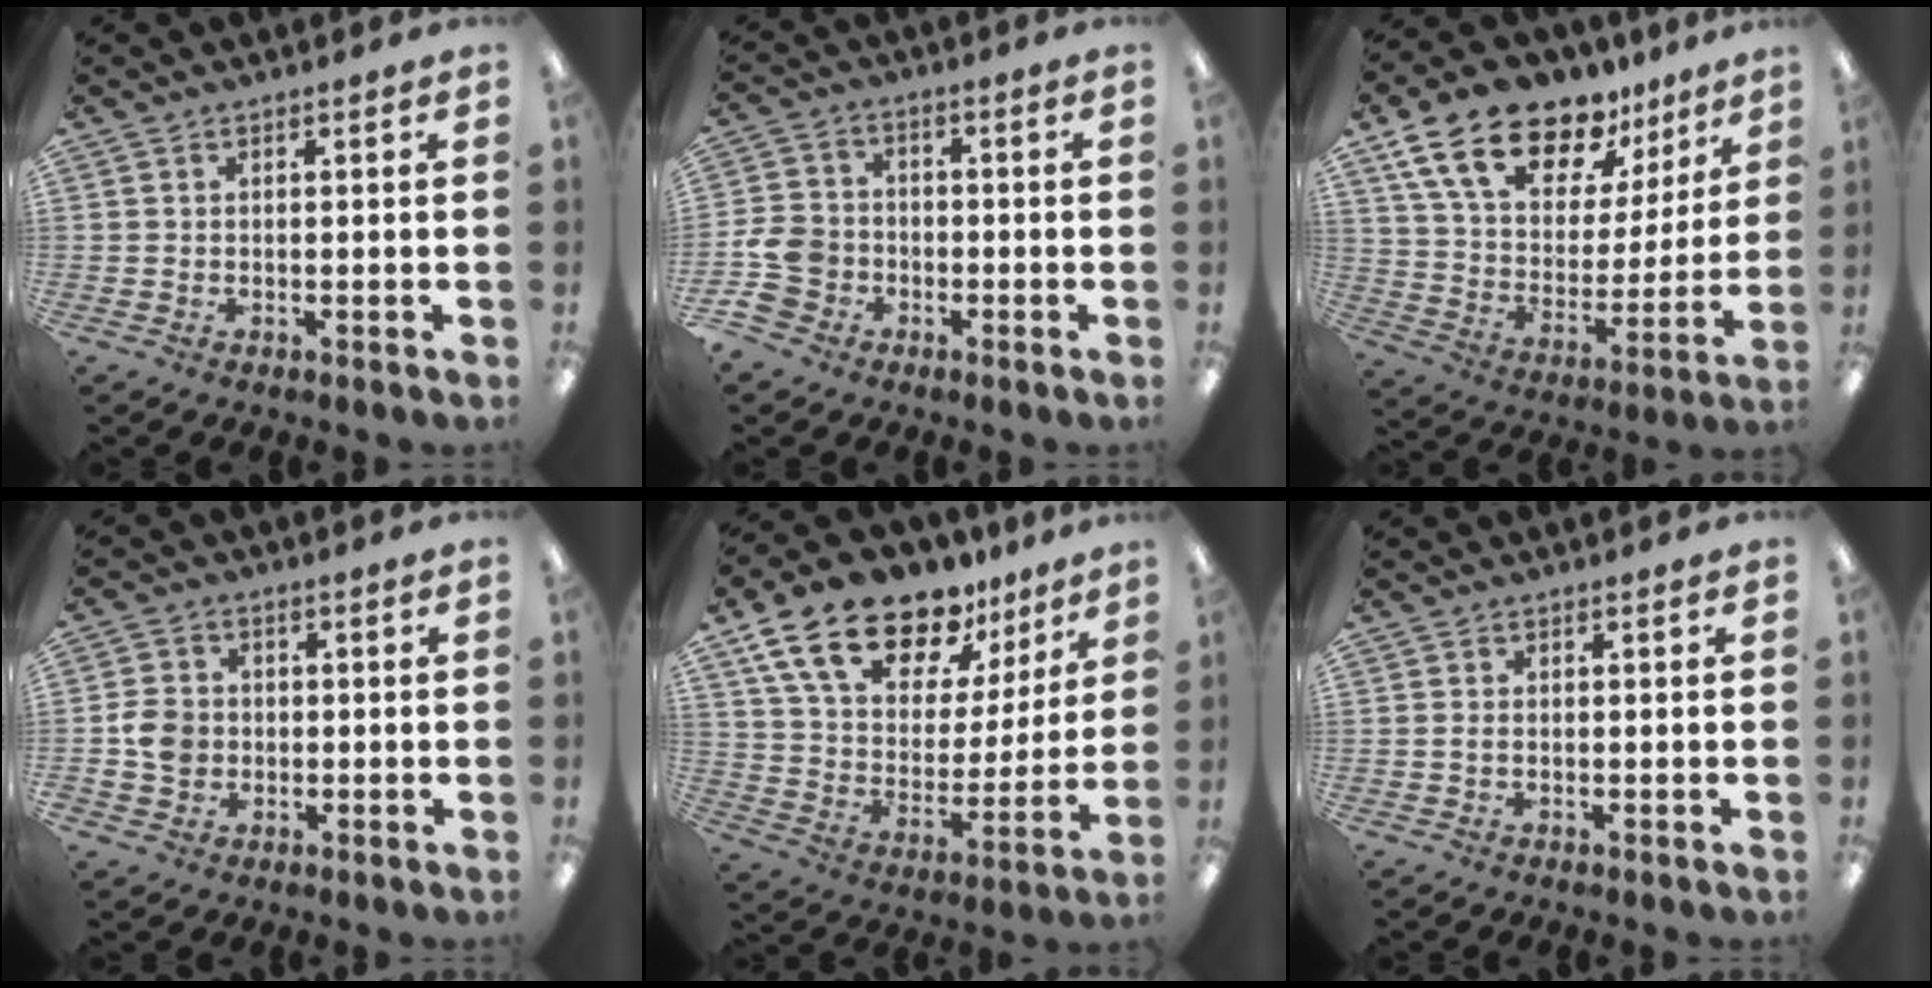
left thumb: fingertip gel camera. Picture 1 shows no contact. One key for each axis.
{"total": 8.8, "fx": -3.4, "fy": 7.4, "fz": 3.5, "tx": -0.090, "ty": 0.031, "tz": -0.061}
{"total": 18.3, "fx": 13.0, "fy": 9.9, "fz": 8.3, "tx": -0.159, "ty": -0.075, "tz": 0.236}
{"total": 6.3, "fx": -0.9, "fy": 5.5, "fz": 3.0, "tx": -0.061, "ty": 0.007, "tz": -0.017}
{"total": 18.9, "fx": 14.0, "fy": 9.4, "fz": 8.4, "tx": -0.164, "ty": -0.086, "tz": 0.255}
{"total": 0.7, "fx": -0.3, "fy": 0.4, "fz": 0.6, "tx": -0.011, "ty": 0.001, "tz": -0.006}